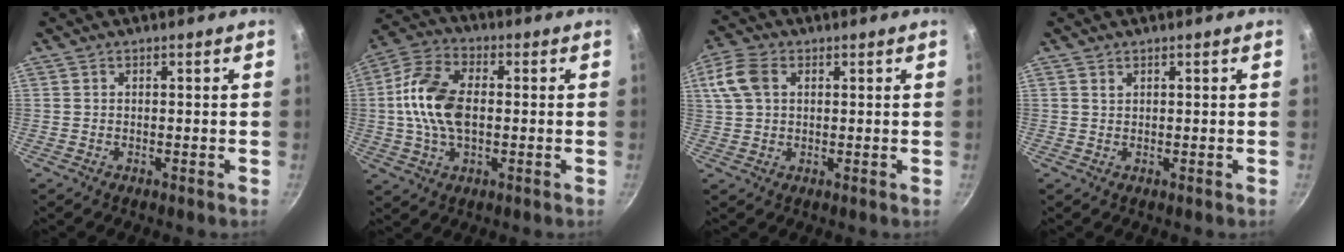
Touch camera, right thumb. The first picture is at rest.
{"total": 13.3, "force": [0.2, 8.0, 10.6], "torque": [-0.198, 0.024, -0.011]}
{"total": 7.7, "force": [2.3, 5.2, 5.1], "torque": [-0.106, 0.010, 0.036]}
{"total": 0.6, "force": [0.4, 0.3, 0.2], "torque": [-0.003, -0.002, 0.010]}